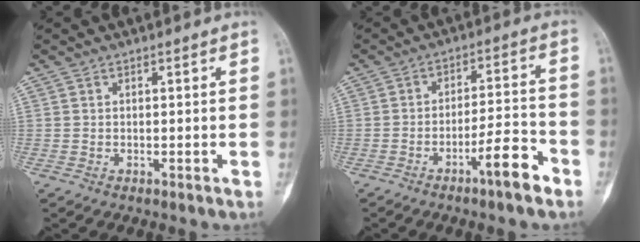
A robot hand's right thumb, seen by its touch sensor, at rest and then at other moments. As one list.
[{"total": 8.1, "force": [-4.9, 1.4, 6.3], "torque": [-0.098, 0.038, -0.077]}]